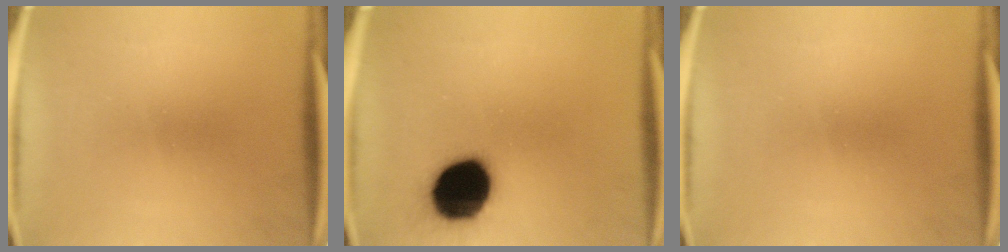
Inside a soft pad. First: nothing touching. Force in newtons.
{"total": 19.3}
{"total": 0.0}